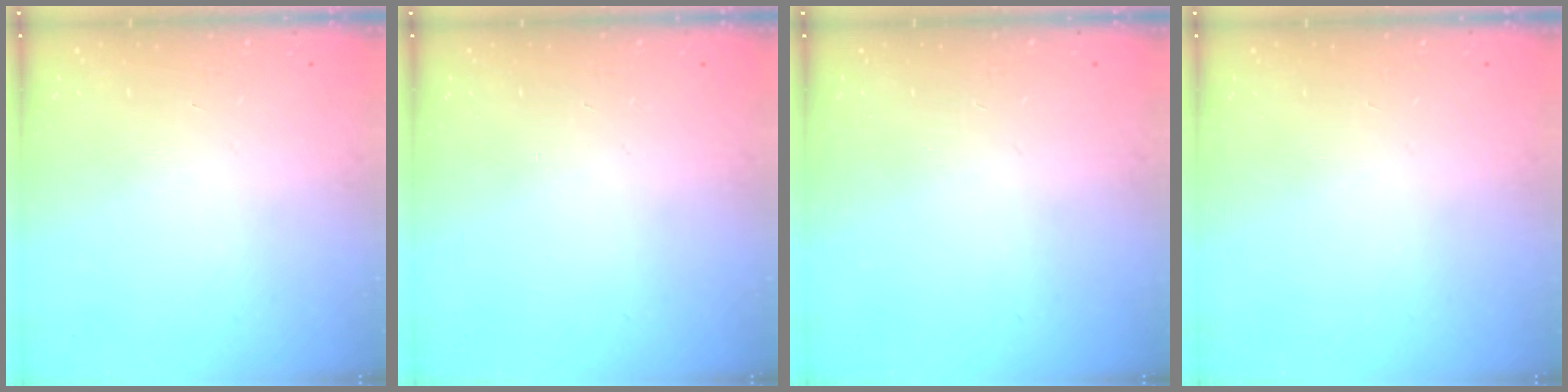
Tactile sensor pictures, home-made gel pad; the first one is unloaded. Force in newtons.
{"total": 0.0}
{"total": 0.0}
{"total": 0.0}